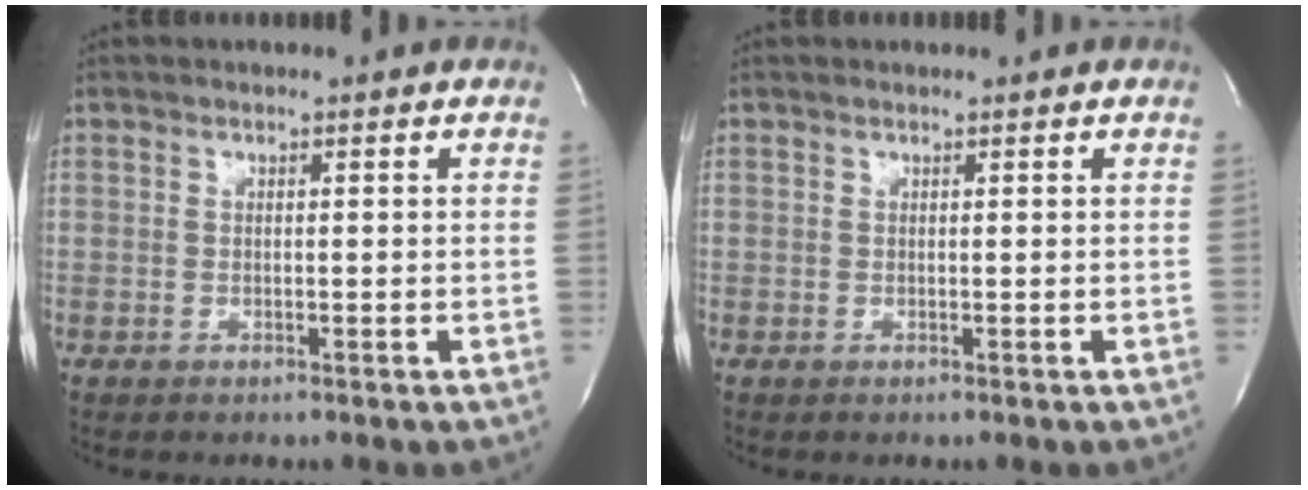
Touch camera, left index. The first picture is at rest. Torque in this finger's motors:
{"motor_torque": [0.11, -0.07, -0.01, -0.01]}